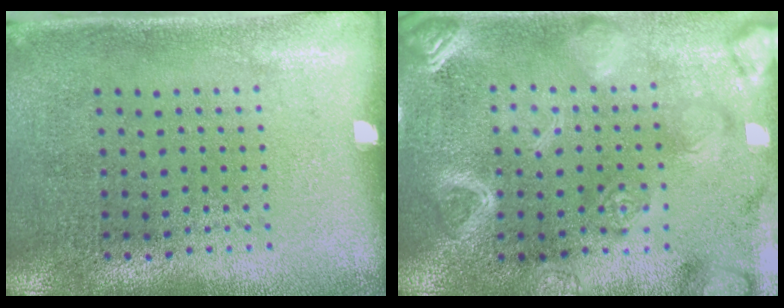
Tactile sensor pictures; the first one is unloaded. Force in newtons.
{"total": 3.2, "press": 3.2, "slide": 0.2}